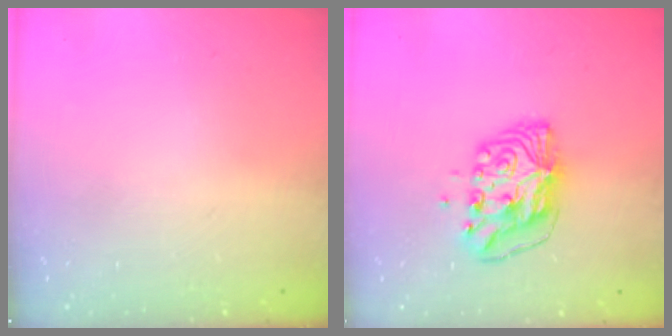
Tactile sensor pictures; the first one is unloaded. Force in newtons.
{"total": 9.3, "press": 9.3, "slide": 0.8}